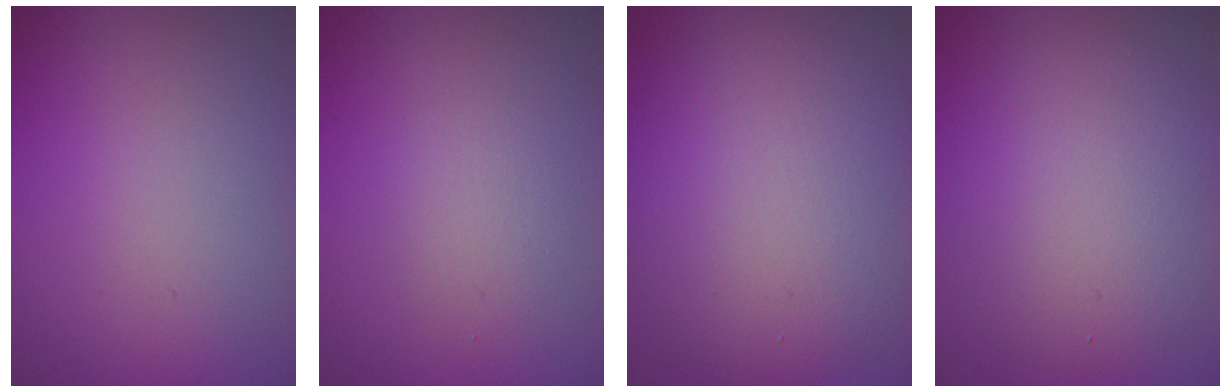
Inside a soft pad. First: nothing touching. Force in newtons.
{"total": 1.7, "press": 1.7, "slide": 0.1}
{"total": 8.9, "press": 8.8, "slide": 0.7}
{"total": 6.0, "press": 6.0, "slide": 0.3}